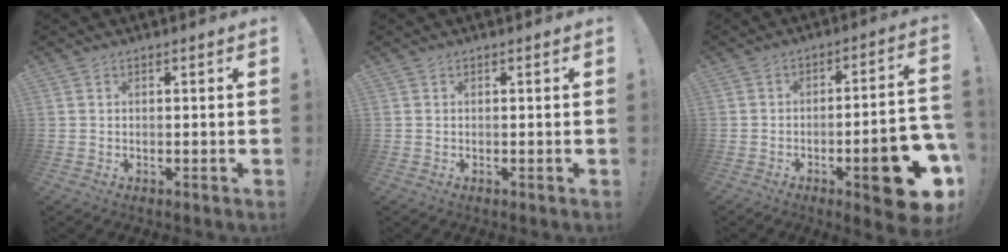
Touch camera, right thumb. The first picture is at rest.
{"total": 0.0}
{"total": 16.6, "force": [-7.1, 4.2, 14.4], "torque": [-0.170, 0.029, -0.101]}